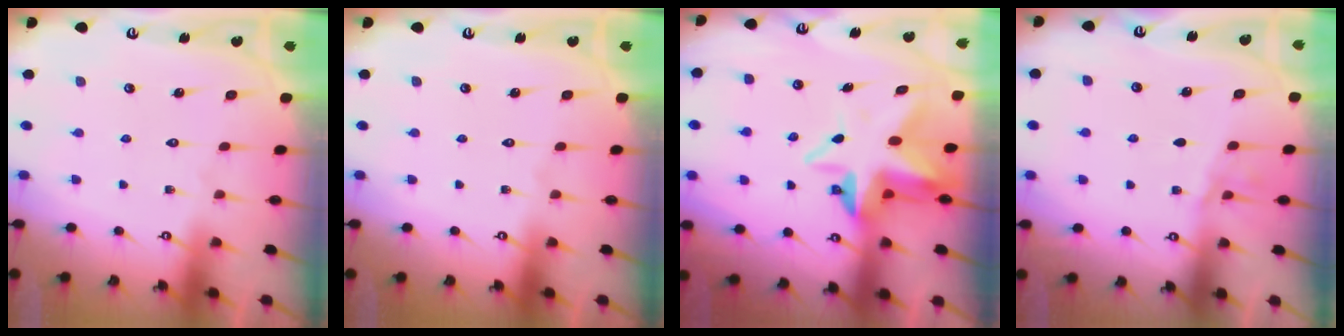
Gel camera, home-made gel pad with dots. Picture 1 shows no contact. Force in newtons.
{"total": 0.0}
{"total": 7.5, "press": 7.4, "slide": 1.2}
{"total": 2.6, "press": 2.6, "slide": 0.4}